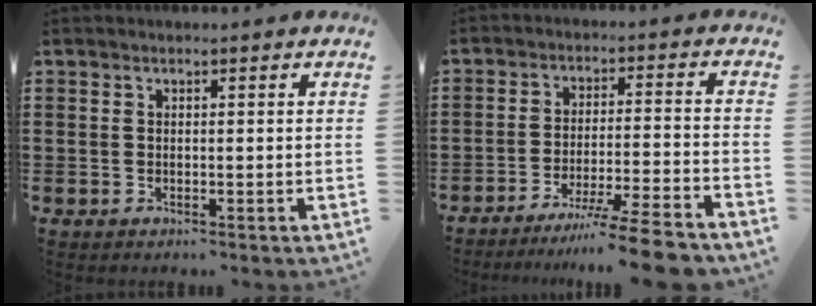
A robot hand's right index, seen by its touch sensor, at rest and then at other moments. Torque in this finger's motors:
{"motor_torque": [1.24, -0.90, 0.67, 0.21]}